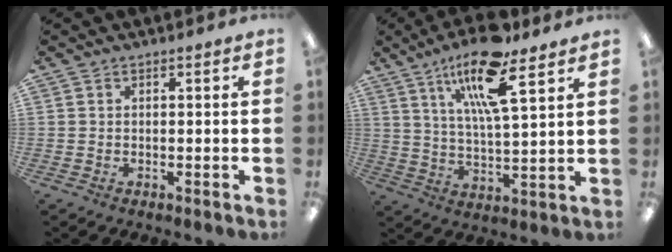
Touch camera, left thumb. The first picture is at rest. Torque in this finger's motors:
{"motor_torque": [0.40, 0.37, 1.17, -1.60, 0.17]}